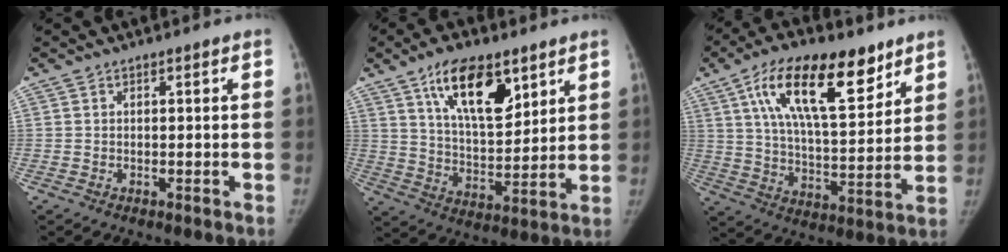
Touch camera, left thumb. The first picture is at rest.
{"total": 14.8, "force": [8.2, 6.6, 10.4], "torque": [-0.138, -0.047, 0.148]}
{"total": 19.8, "force": [10.6, 8.2, 14.6], "torque": [-0.209, -0.037, 0.184]}